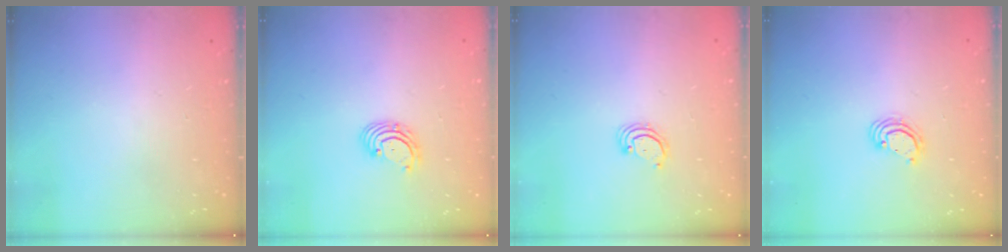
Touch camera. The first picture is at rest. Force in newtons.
{"total": 2.9, "press": 2.9, "slide": 0.3}
{"total": 2.8, "press": 2.8, "slide": 0.2}
{"total": 3.6, "press": 3.6, "slide": 0.4}